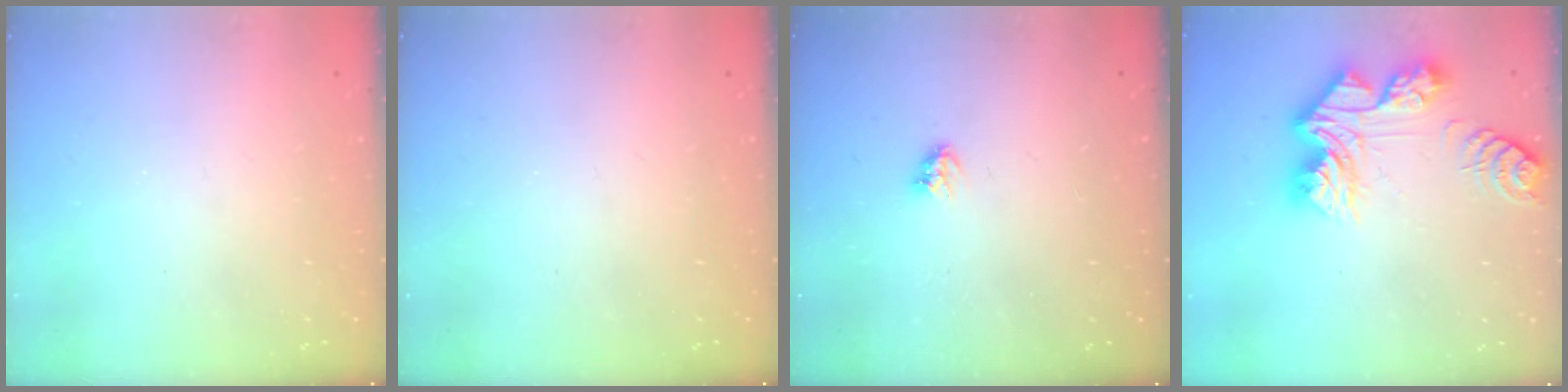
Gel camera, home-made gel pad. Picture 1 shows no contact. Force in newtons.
{"total": 0.0}
{"total": 3.4, "press": 3.4, "slide": 0.4}
{"total": 14.1, "press": 14.1, "slide": 1.5}